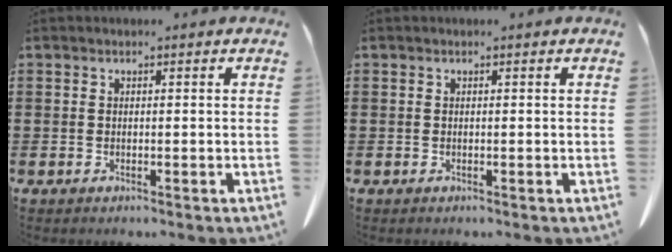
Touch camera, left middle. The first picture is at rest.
{"total": 0.0}